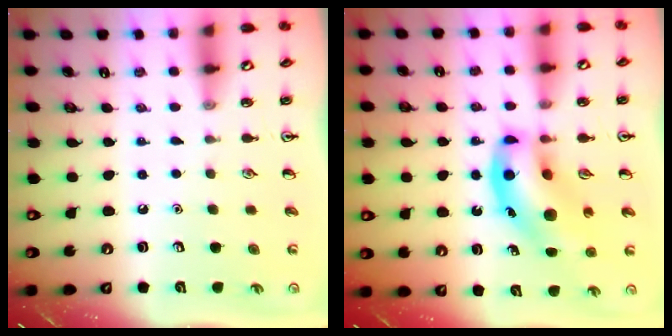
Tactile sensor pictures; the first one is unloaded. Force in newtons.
{"total": 15.2, "press": 14.6, "slide": 4.0}